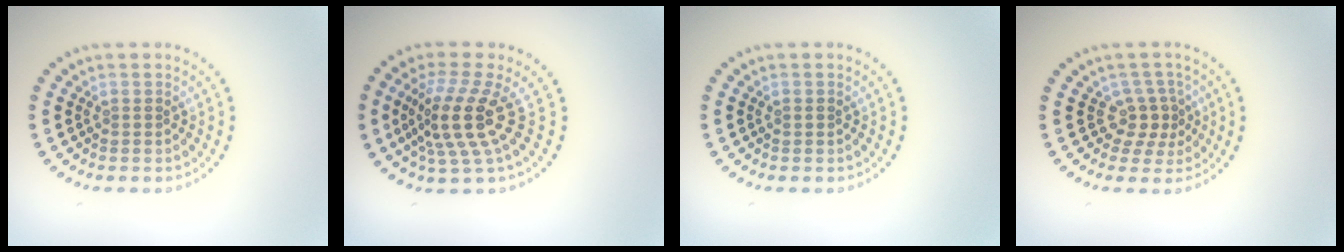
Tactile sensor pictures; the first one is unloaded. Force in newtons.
{"total": 4.6, "press": 3.4, "slide": 3.1}
{"total": 0.6, "press": 0.6, "slide": 0.0}
{"total": 2.5, "press": 1.9, "slide": 1.7}